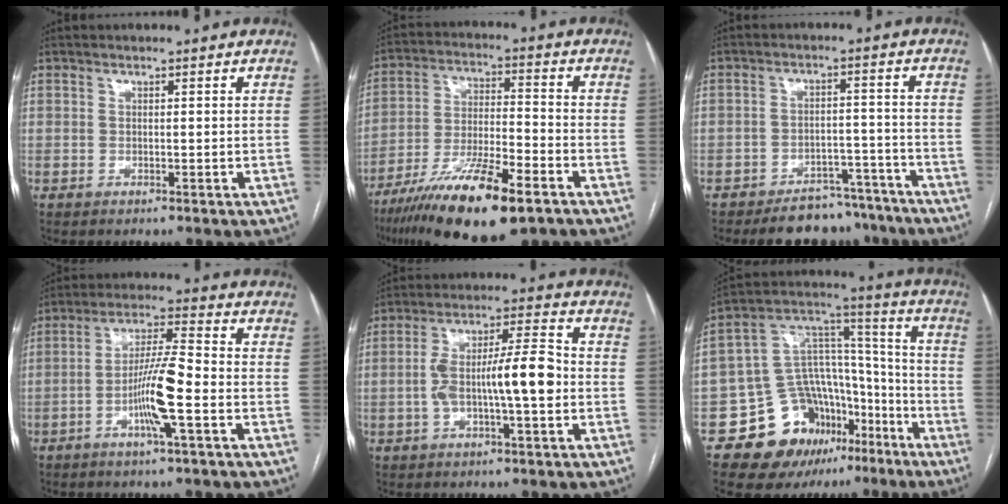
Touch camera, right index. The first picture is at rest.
{"total": 17.2, "force": [-10.8, 3.1, 13.0], "torque": [-0.239, -0.032, -0.188]}
{"total": 10.4, "force": [-9.3, 4.3, 2.0], "torque": [0.003, 0.022, -0.125]}
{"total": 9.2, "force": [-2.9, 0.1, 8.7], "torque": [-0.167, 0.002, -0.056]}
{"total": 10.8, "force": [-1.5, 1.9, 10.5], "torque": [-0.189, 0.023, -0.026]}
{"total": 17.2, "force": [-9.9, 11.8, 7.8], "torque": [-0.112, 0.077, -0.150]}